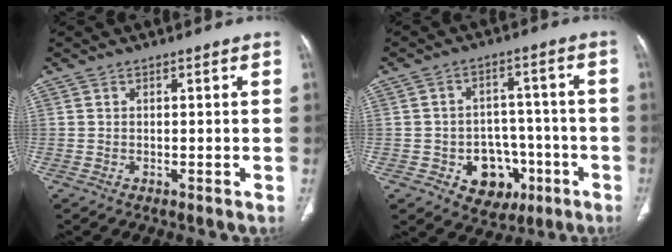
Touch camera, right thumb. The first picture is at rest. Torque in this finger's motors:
{"motor_torque": [3.79, 0.92, 0.65, -0.56, 0.01]}